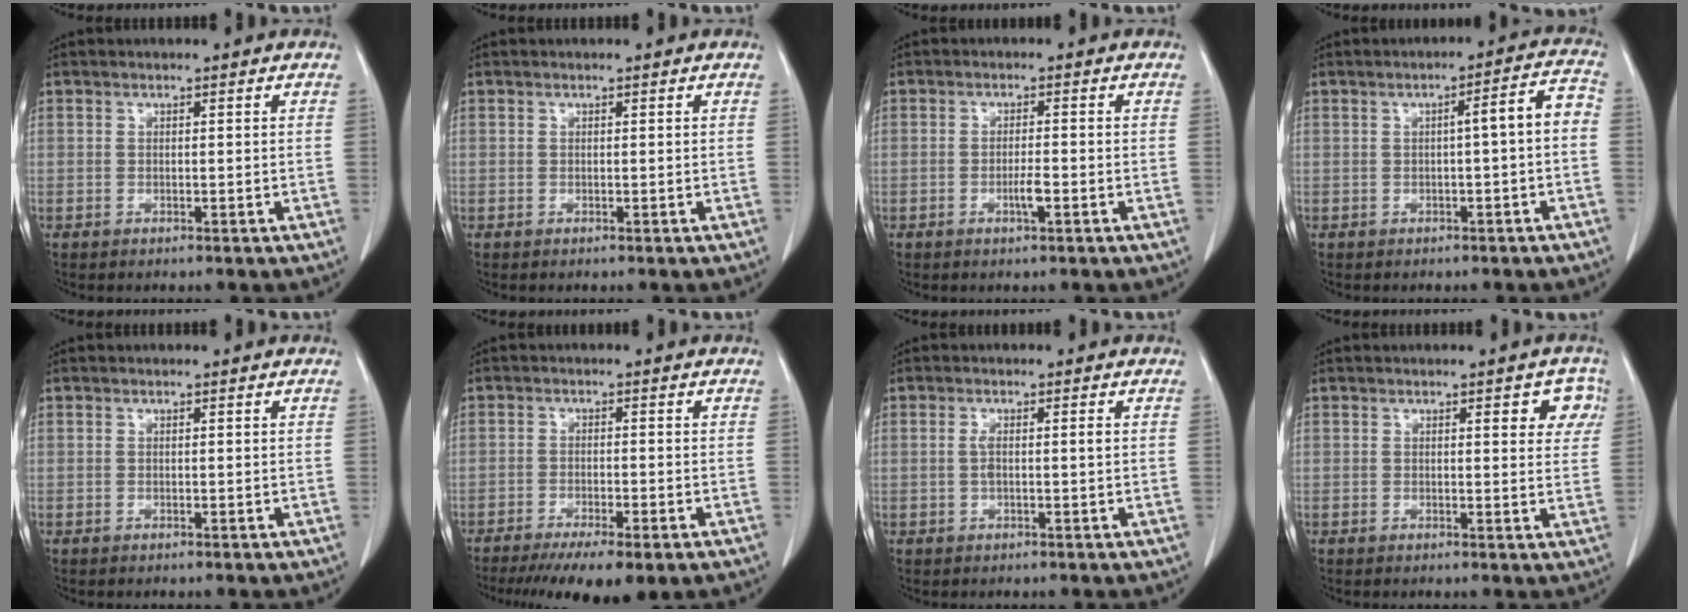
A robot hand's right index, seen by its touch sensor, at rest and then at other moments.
{"total": 0.0}
{"total": 2.3, "force": [-0.9, 0.2, 2.1], "torque": [-0.039, -0.001, -0.016]}
{"total": 4.8, "force": [-0.5, 0.4, 4.7], "torque": [-0.059, 0.020, -0.008]}
{"total": 0.0}
{"total": 9.9, "force": [-7.0, 1.7, 6.8], "torque": [-0.097, -0.019, -0.107]}
{"total": 2.0, "force": [0.0, 0.2, 2.0], "torque": [-0.041, 0.003, 0.002]}
{"total": 4.4, "force": [1.9, 1.6, 3.6], "torque": [-0.030, 0.004, 0.016]}